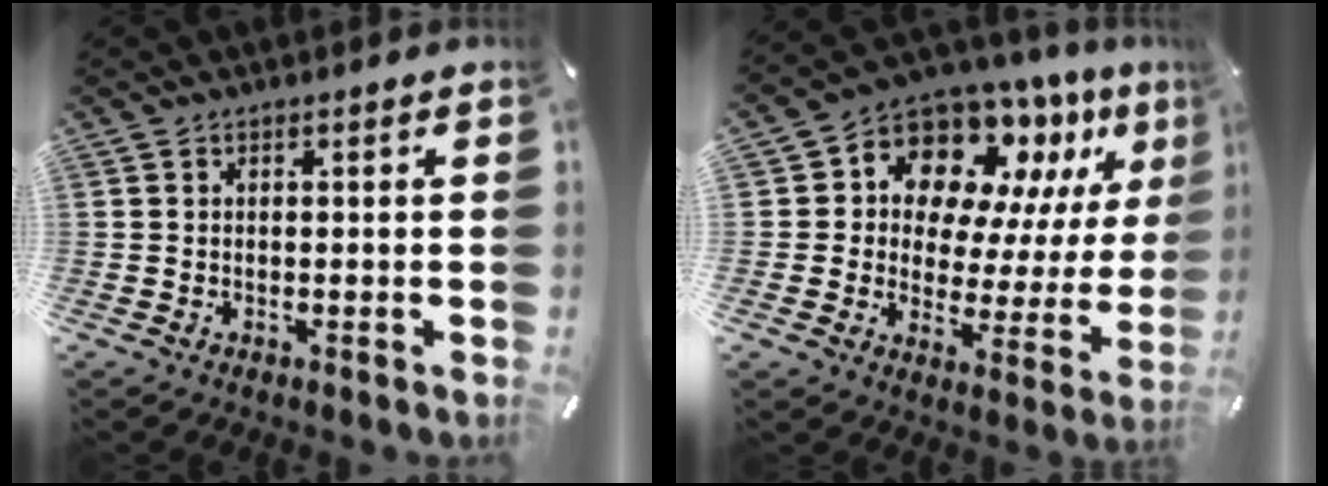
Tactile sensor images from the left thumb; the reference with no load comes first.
{"total": 13.6, "force": [10.0, 7.7, 5.0], "torque": [-0.089, -0.092, 0.181]}